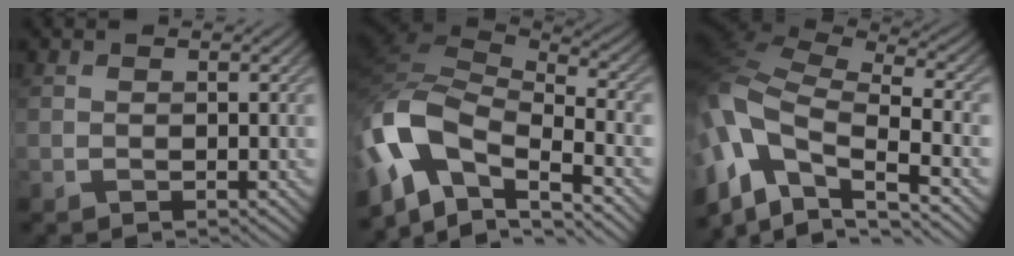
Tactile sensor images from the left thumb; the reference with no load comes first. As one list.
[{"total": 13.4, "force": [-5.3, 6.7, 10.2], "torque": [-0.252, -0.005, -0.106]}, {"total": 15.7, "force": [-4.6, 8.4, 12.5], "torque": [-0.321, -0.017, -0.071]}]